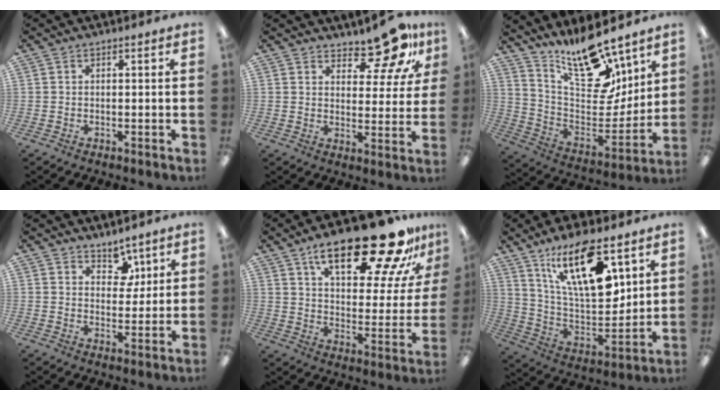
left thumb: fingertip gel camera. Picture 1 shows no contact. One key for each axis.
{"total": 12.1, "fx": 9.5, "fy": 5.0, "fz": 5.7, "tx": -0.071, "ty": -0.065, "tz": 0.169}
{"total": 19.9, "fx": 15.6, "fy": 7.3, "fz": 10.0, "tx": -0.169, "ty": -0.117, "tz": 0.275}
{"total": 5.7, "fx": 4.2, "fy": 3.6, "fz": 1.4, "tx": -0.004, "ty": -0.024, "tz": 0.073}
{"total": 25.6, "fx": 18.1, "fy": 7.9, "fz": 16.3, "tx": -0.238, "ty": -0.114, "tz": 0.291}
{"total": 21.9, "fx": 12.2, "fy": 8.4, "fz": 16.1, "tx": -0.281, "ty": -0.062, "tz": 0.200}